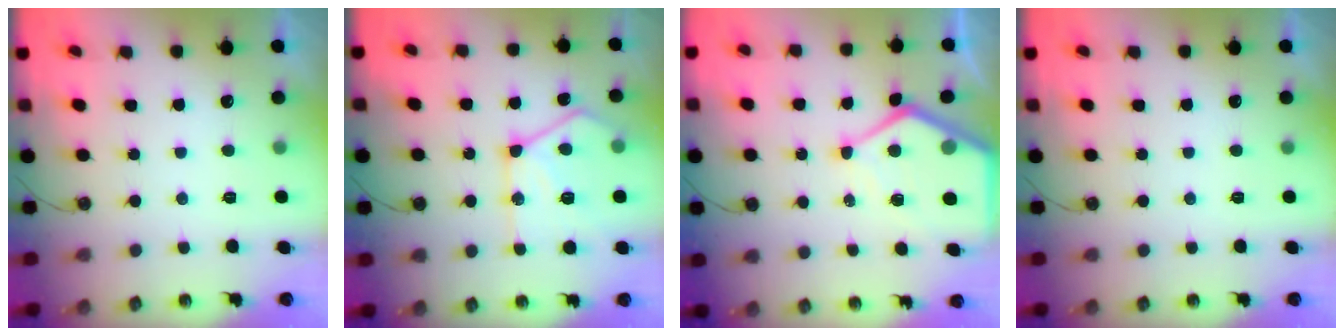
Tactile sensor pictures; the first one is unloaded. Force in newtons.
{"total": 15.7, "press": 15.6, "slide": 1.5}
{"total": 12.0, "press": 11.9, "slide": 1.3}
{"total": 0.0}